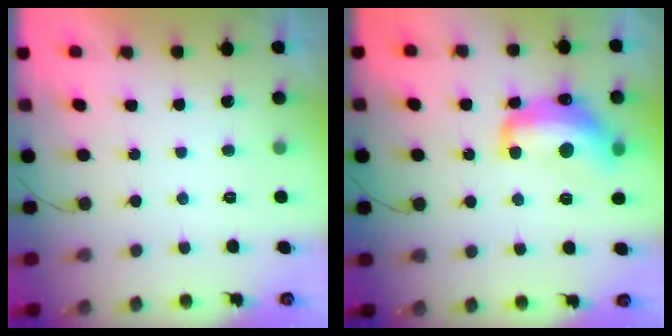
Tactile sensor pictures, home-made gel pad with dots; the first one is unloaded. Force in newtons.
{"total": 15.3, "press": 15.3, "slide": 1.0}